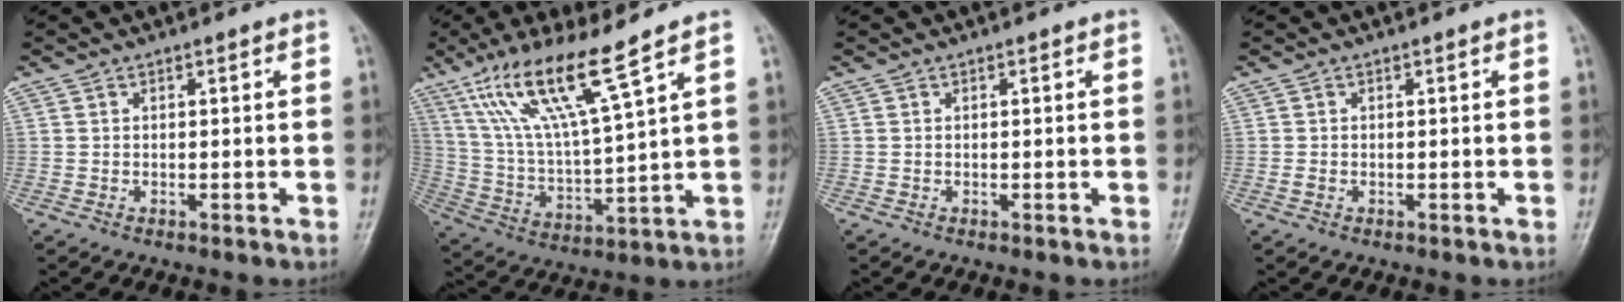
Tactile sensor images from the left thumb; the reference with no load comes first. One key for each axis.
{"total": 15.2, "fx": 9.5, "fy": 1.1, "fz": 11.7, "tx": -0.229, "ty": -0.043, "tz": 0.193}
{"total": 0.0}
{"total": 0.7, "fx": -0.2, "fy": 0.5, "fz": 0.4, "tx": -0.009, "ty": -0.001, "tz": -0.004}